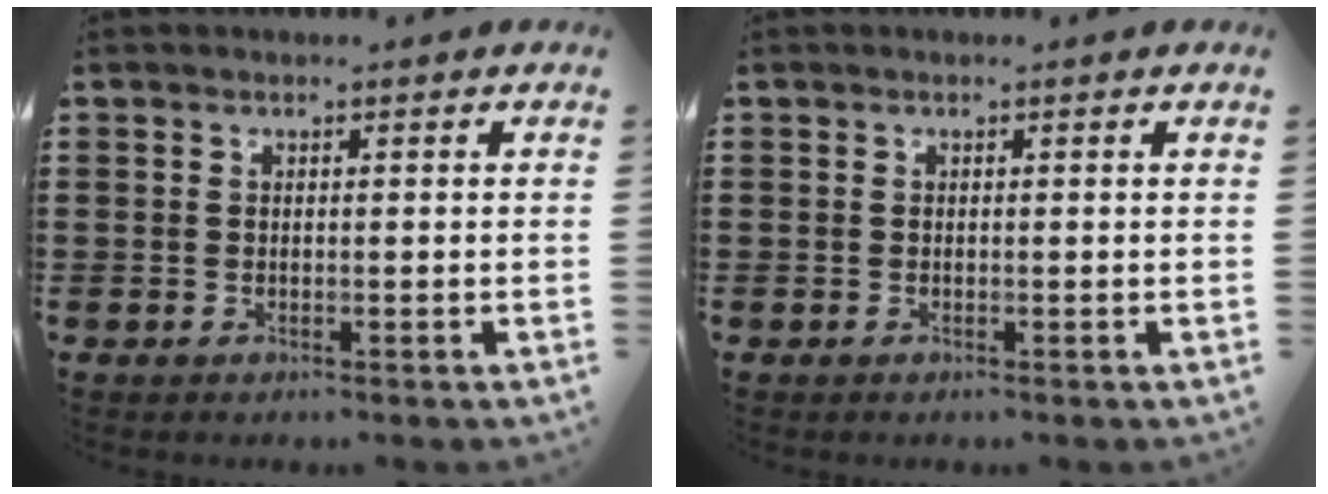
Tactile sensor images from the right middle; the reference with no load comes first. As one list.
[{"total": 0.0}]